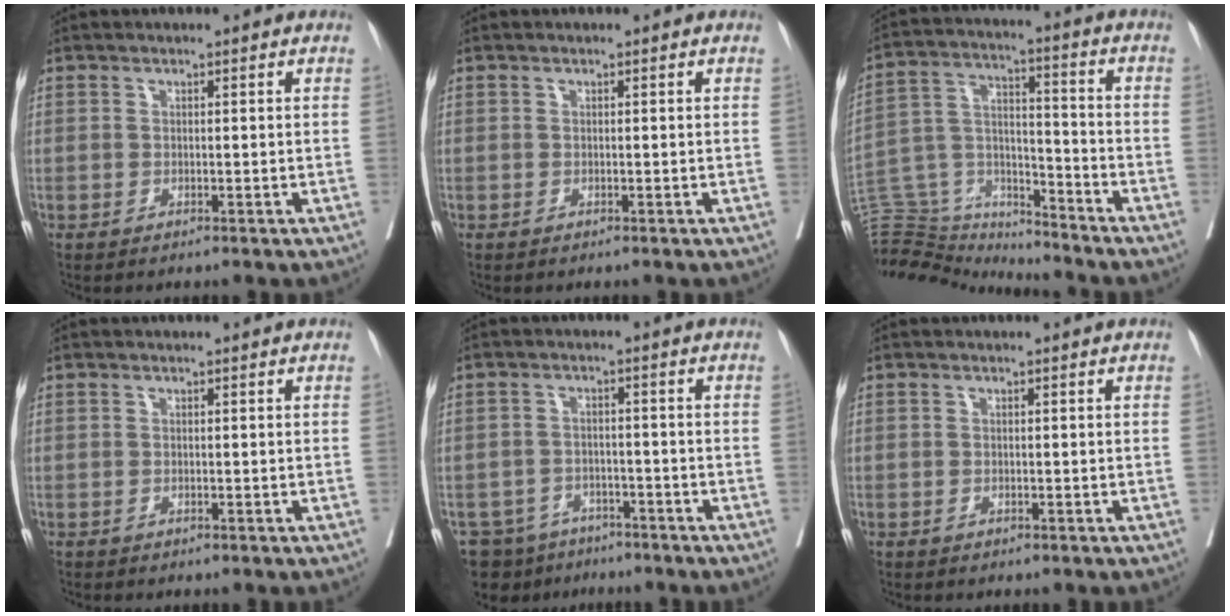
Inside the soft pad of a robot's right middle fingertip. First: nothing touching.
{"total": 0.0}
{"total": 12.7, "force": [-12.2, 3.4, 1.1], "torque": [-0.030, 0.067, -0.215]}
{"total": 0.0}
{"total": 7.3, "force": [-5.7, 4.6, 1.0], "torque": [-0.018, 0.007, -0.084]}
{"total": 0.8, "force": [-0.3, 0.7, 0.0], "torque": [-0.001, 0.005, -0.008]}